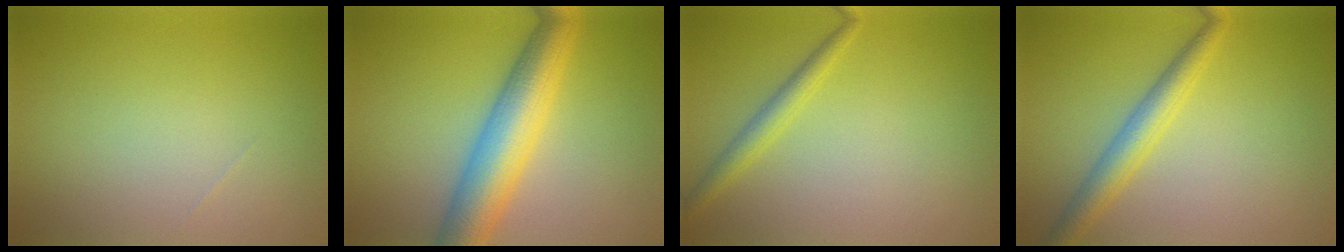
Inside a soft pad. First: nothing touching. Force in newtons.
{"total": 7.2, "press": 7.2, "slide": 0.1}
{"total": 1.9, "press": 1.9, "slide": 0.1}
{"total": 3.3, "press": 3.3, "slide": 0.1}